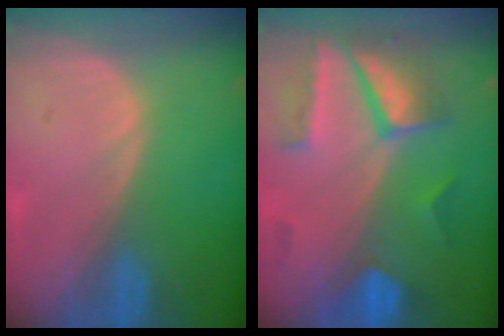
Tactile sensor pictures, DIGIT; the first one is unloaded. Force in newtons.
{"total": 8.7, "press": 7.8, "slide": 3.9}